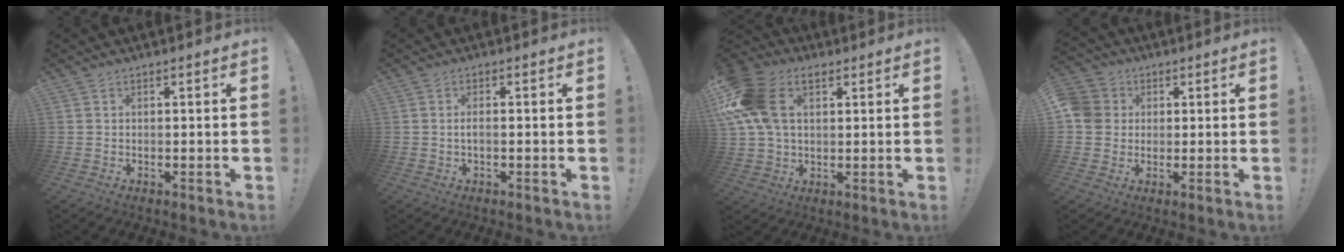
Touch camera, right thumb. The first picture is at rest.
{"total": 2.0, "force": [-0.3, 0.5, 1.9], "torque": [-0.033, 0.005, -0.006]}
{"total": 15.2, "force": [5.1, 10.1, 10.1], "torque": [-0.199, -0.006, 0.099]}
{"total": 7.7, "force": [0.9, 7.2, 2.5], "torque": [-0.052, 0.008, 0.020]}